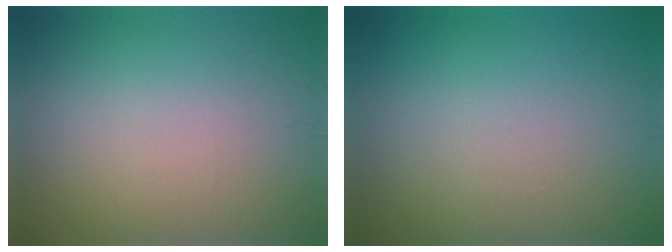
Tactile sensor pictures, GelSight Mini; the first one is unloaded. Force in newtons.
{"total": 0.0}